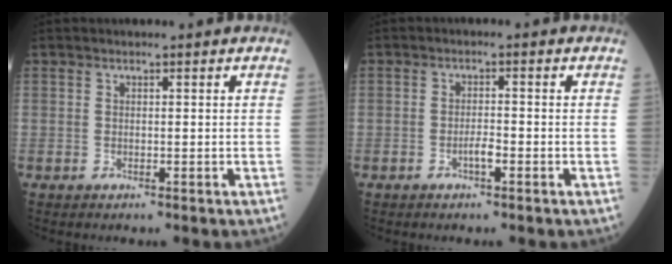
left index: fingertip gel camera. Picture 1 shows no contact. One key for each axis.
{"total": 2.0, "fx": -1.0, "fy": 0.3, "fz": 1.7, "tx": -0.030, "ty": 0.002, "tz": -0.018}